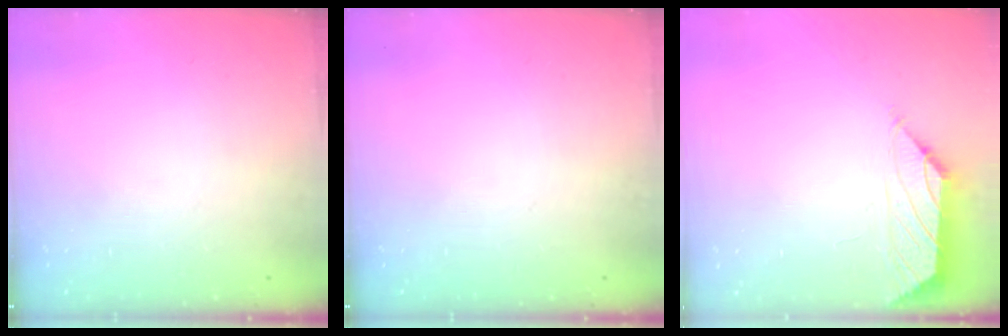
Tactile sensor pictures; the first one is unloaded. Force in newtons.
{"total": 0.0}
{"total": 0.9, "press": 0.7, "slide": 0.5}